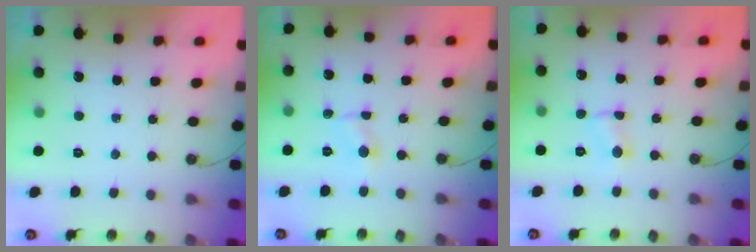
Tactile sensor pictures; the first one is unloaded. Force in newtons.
{"total": 1.7, "press": 1.6, "slide": 0.2}
{"total": 2.9, "press": 2.9, "slide": 0.6}